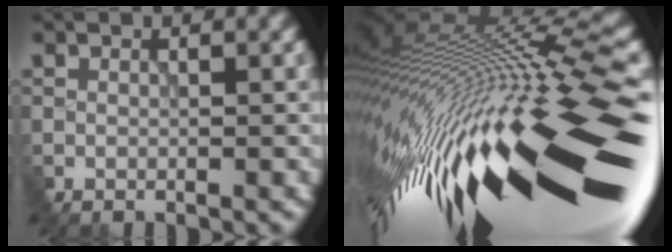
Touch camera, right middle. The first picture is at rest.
{"total": 18.4, "force": [-4.1, 4.7, 17.3], "torque": [-0.309, -0.001, -0.086]}